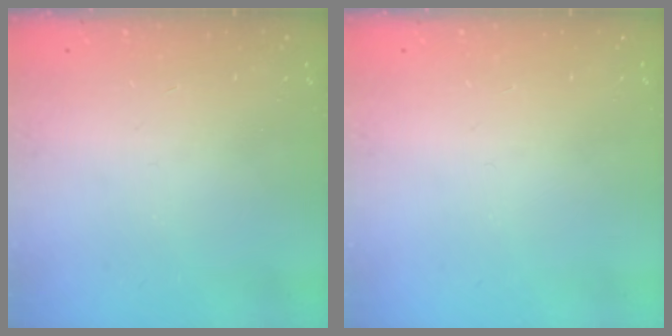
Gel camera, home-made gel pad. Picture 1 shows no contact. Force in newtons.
{"total": 0.0}